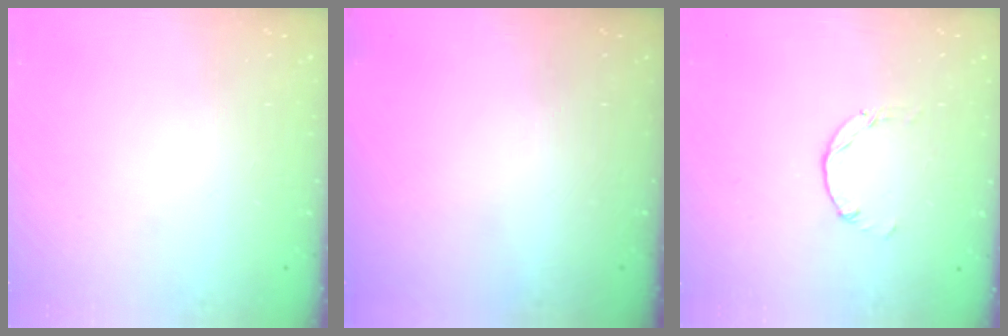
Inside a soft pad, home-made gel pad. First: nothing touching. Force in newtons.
{"total": 0.0}
{"total": 1.5, "press": 1.5, "slide": 0.2}